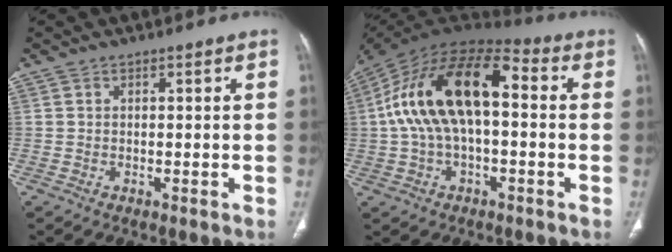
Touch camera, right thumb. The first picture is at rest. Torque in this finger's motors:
{"motor_torque": [2.50, 2.51, 1.34, 0.07, 0.69]}